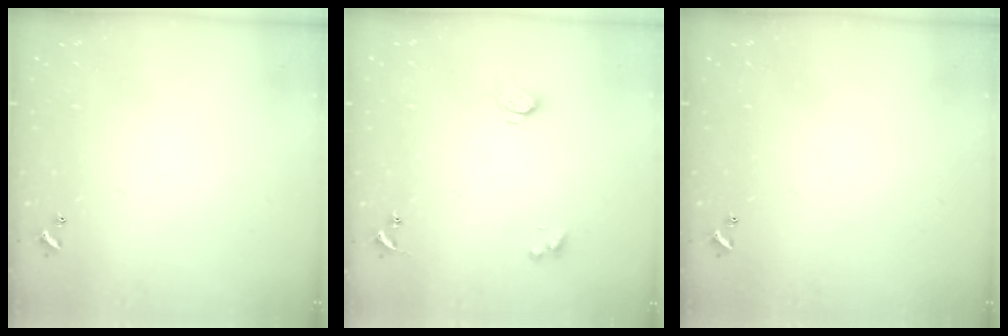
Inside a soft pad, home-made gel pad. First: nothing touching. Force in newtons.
{"total": 2.6, "press": 2.6, "slide": 0.2}
{"total": 0.0}